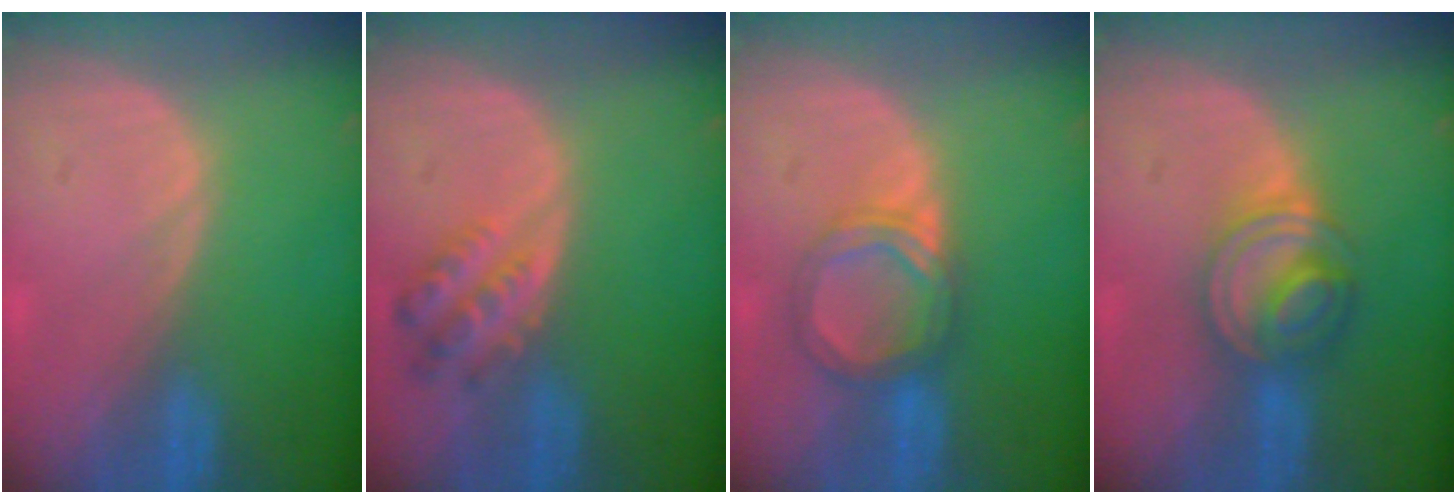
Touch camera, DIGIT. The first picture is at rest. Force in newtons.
{"total": 4.5, "press": 4.5, "slide": 0.6}
{"total": 5.3, "press": 5.2, "slide": 0.4}
{"total": 6.3, "press": 6.1, "slide": 1.6}